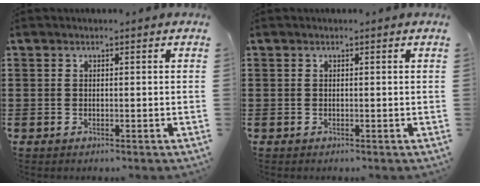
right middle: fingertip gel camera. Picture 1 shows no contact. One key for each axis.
{"total": 0.0}